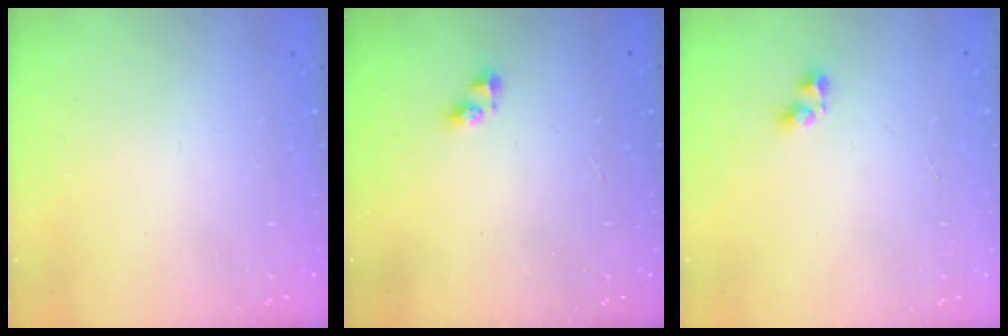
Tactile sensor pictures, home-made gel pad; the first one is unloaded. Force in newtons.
{"total": 3.3, "press": 3.3, "slide": 0.4}
{"total": 3.5, "press": 3.4, "slide": 0.4}